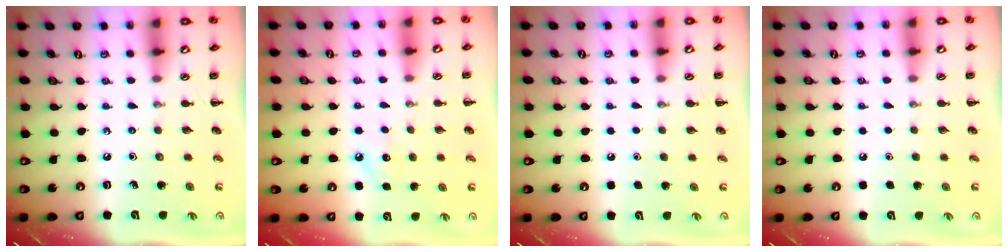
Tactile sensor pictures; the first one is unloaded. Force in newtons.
{"total": 6.4, "press": 6.2, "slide": 1.5}
{"total": 1.8, "press": 1.8, "slide": 0.1}
{"total": 1.7, "press": 1.7, "slide": 0.1}